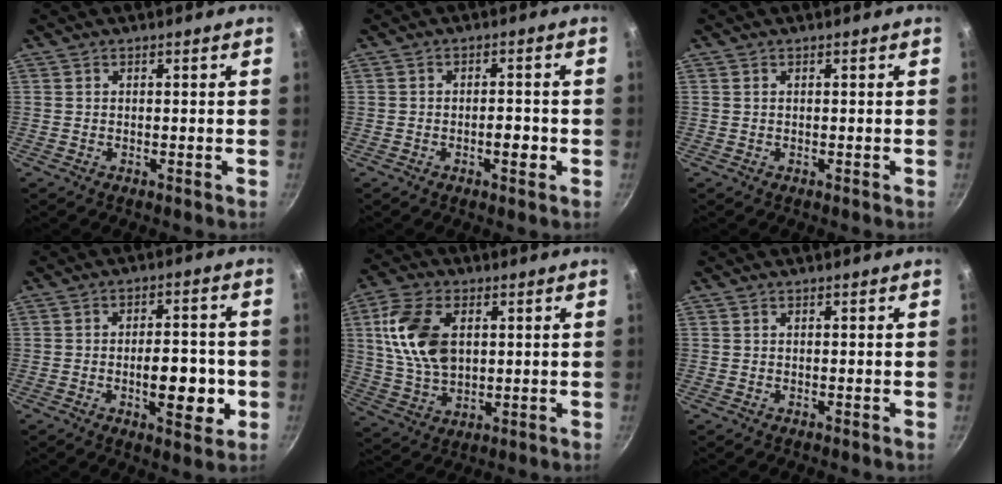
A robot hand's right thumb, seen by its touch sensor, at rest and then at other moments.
{"total": 3.3, "force": [-1.1, 1.6, 2.7], "torque": [-0.027, 0.013, -0.017]}
{"total": 0.0}
{"total": 10.5, "force": [-2.3, 4.8, 9.0], "torque": [-0.103, 0.011, -0.032]}
{"total": 14.1, "force": [3.2, 8.8, 10.5], "torque": [-0.185, -0.006, 0.064]}
{"total": 0.0}